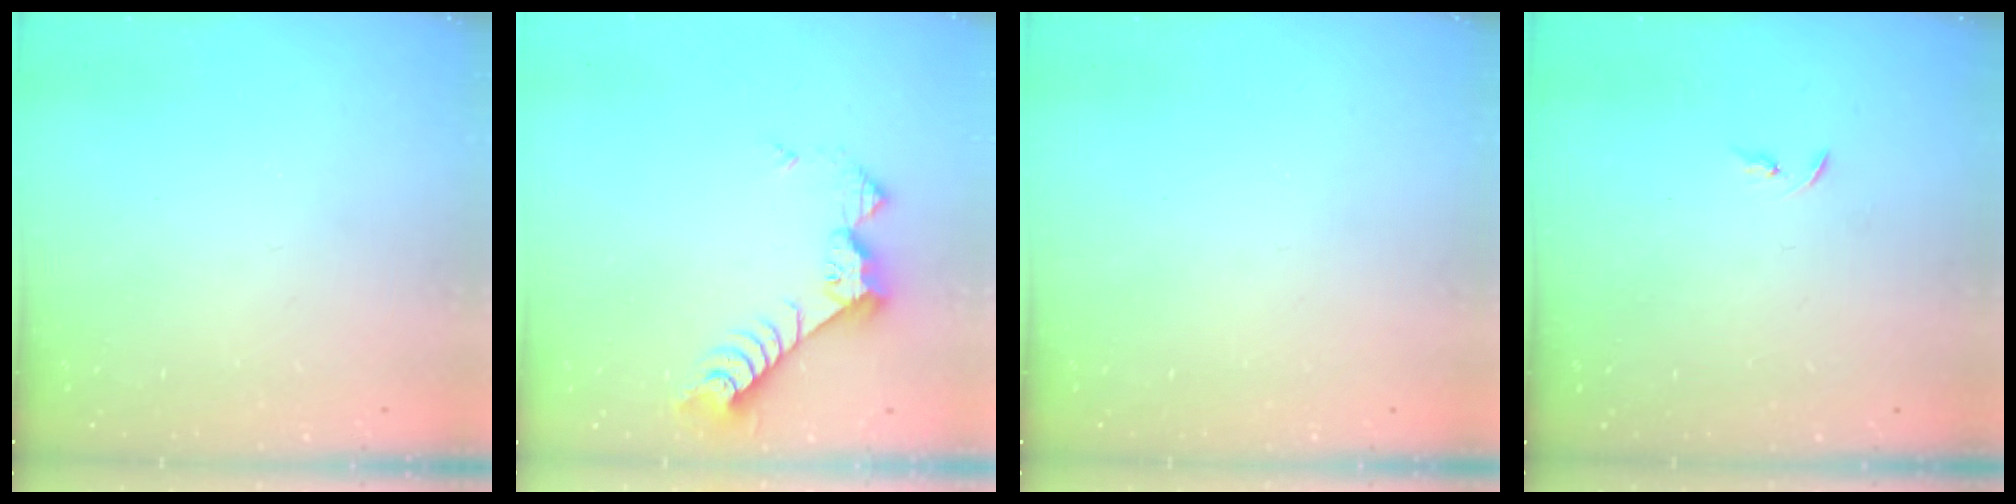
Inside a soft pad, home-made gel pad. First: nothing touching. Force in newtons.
{"total": 8.6, "press": 8.5, "slide": 0.8}
{"total": 0.0}
{"total": 3.3, "press": 3.2, "slide": 0.4}